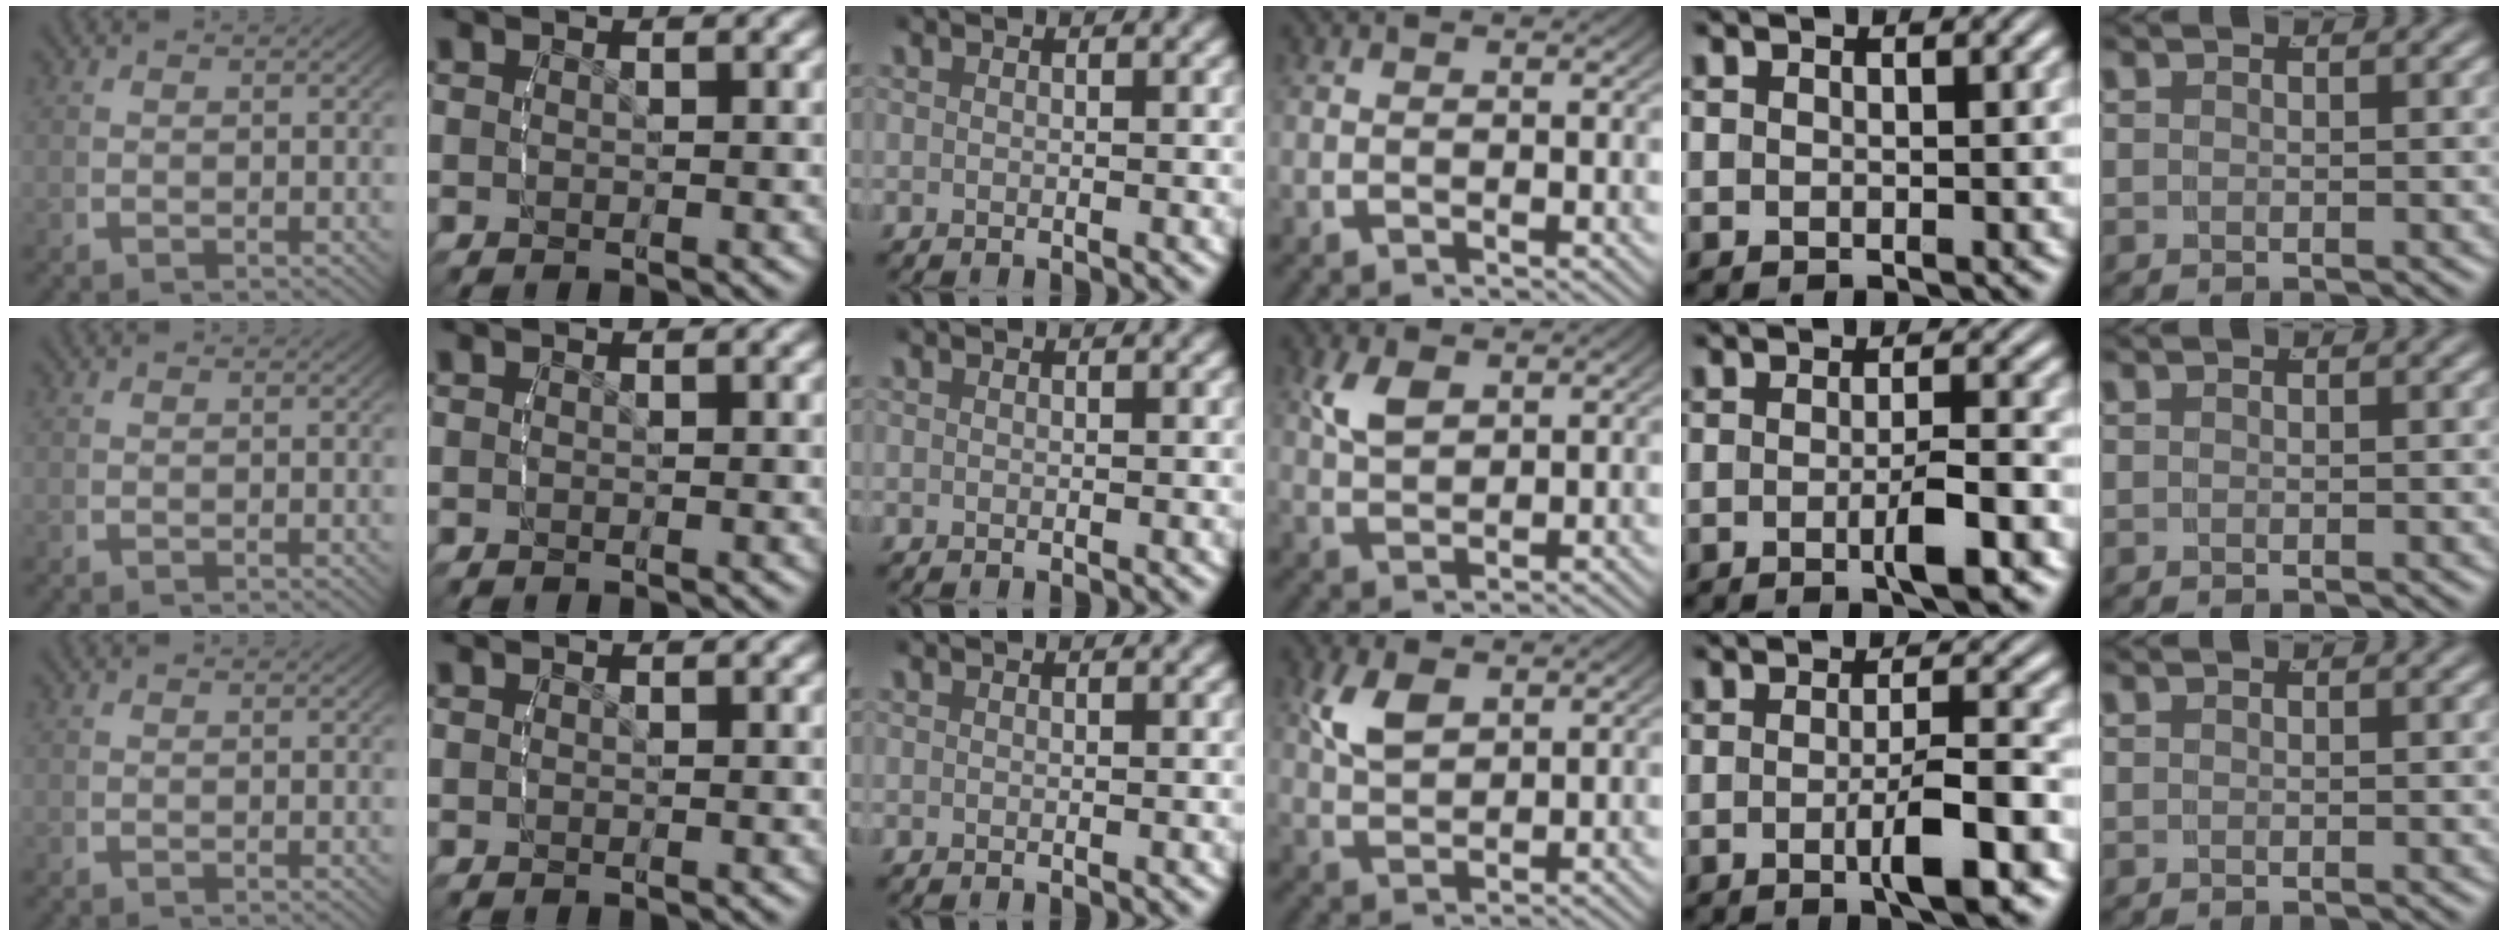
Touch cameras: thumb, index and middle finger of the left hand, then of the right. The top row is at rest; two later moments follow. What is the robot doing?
{"motion": "lift_and_place", "object": "bottle cap"}